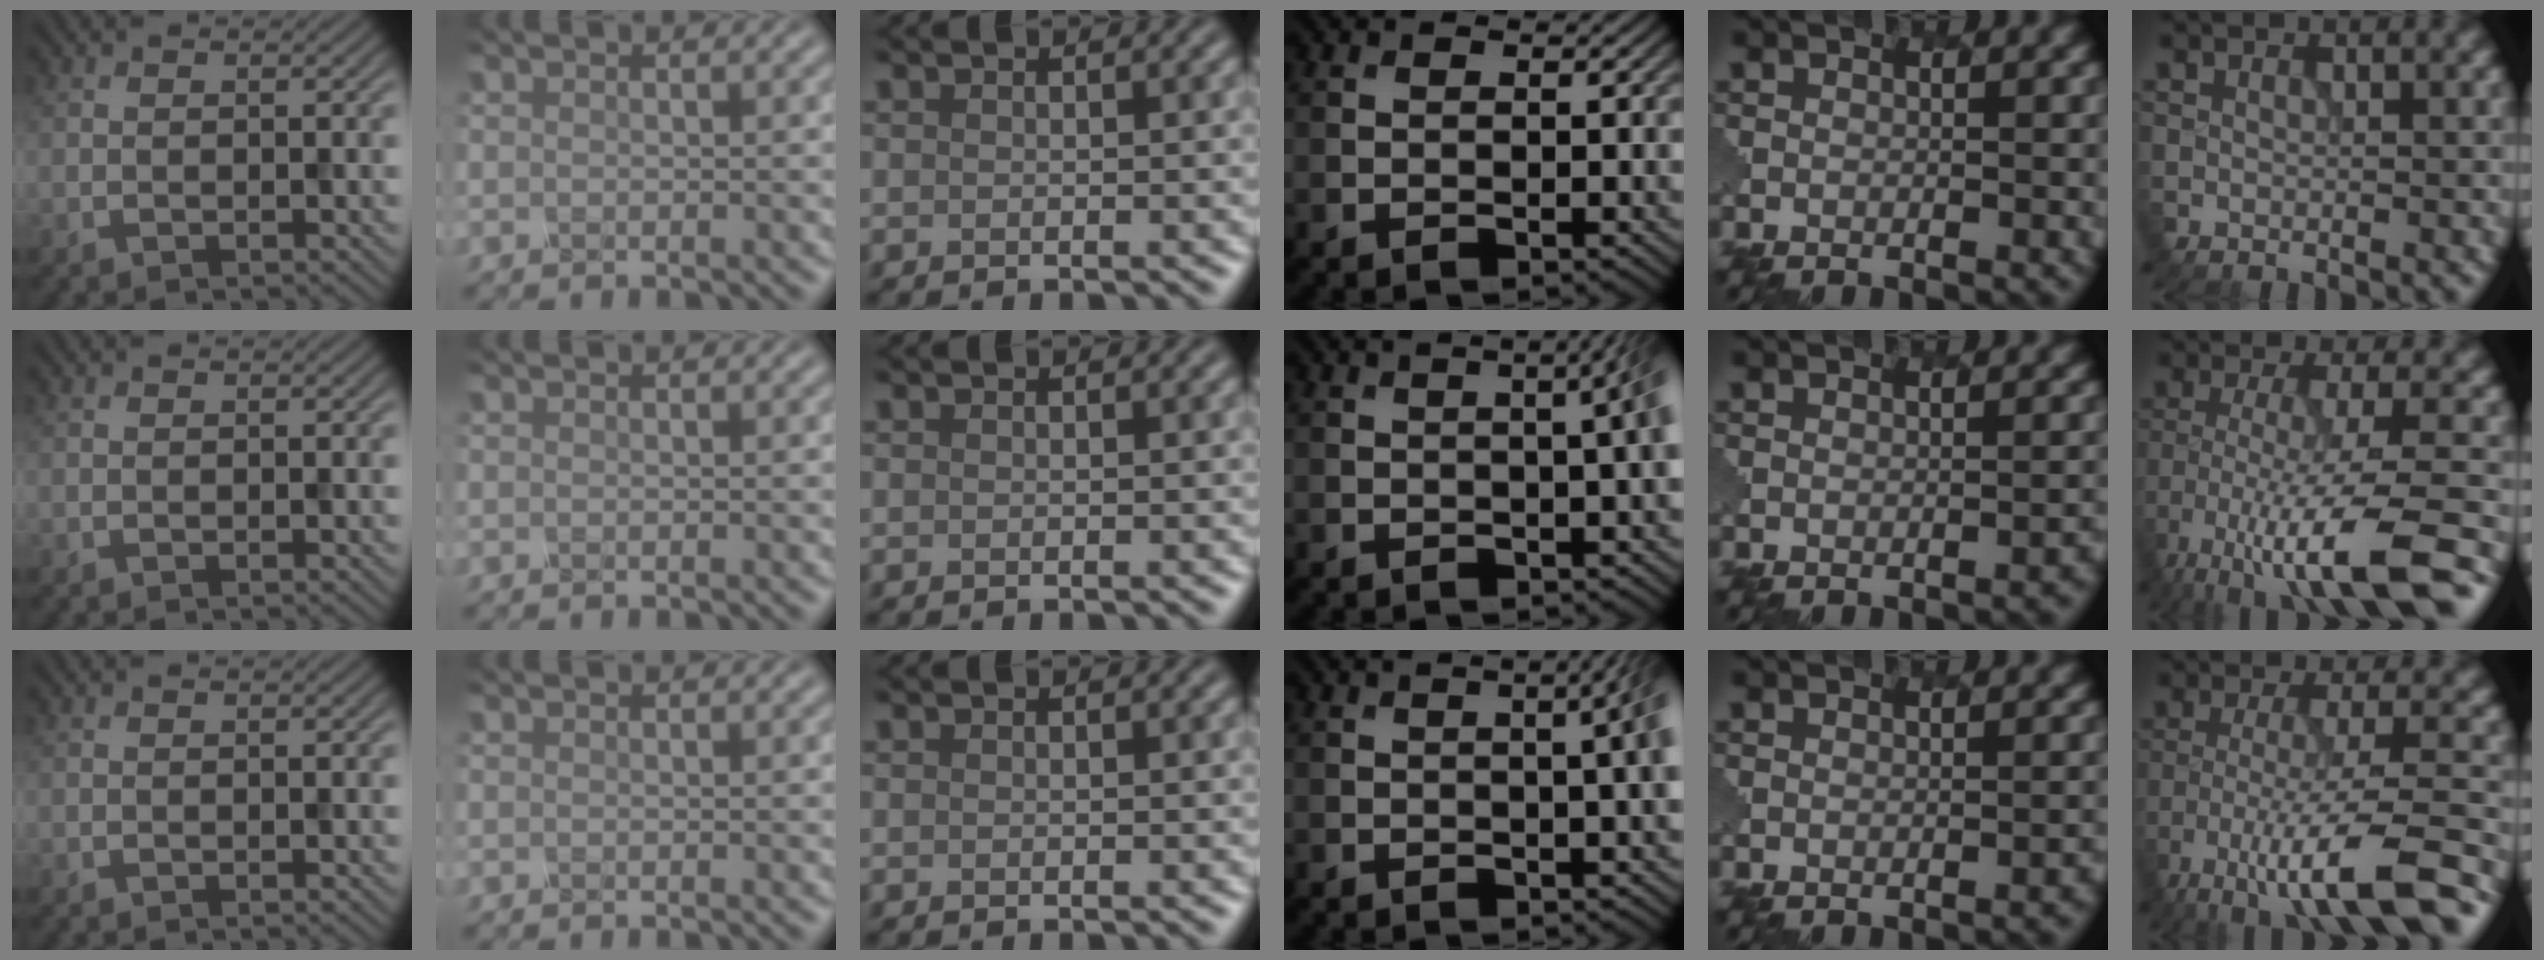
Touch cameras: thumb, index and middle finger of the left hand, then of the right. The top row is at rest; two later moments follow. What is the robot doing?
{"motion": "pour", "object": "mug"}